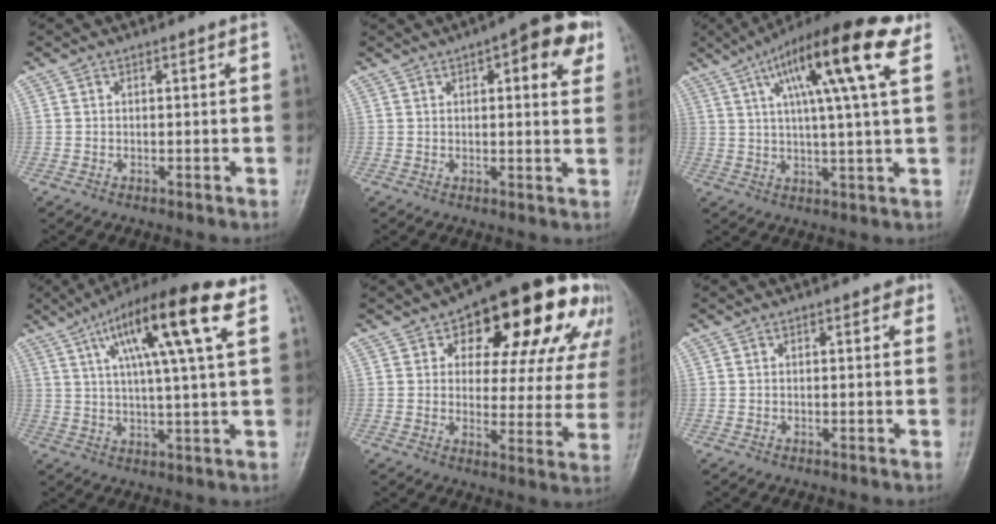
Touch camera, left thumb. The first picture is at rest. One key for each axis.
{"total": 10.0, "fx": 4.3, "fy": 3.5, "fz": 8.3, "tx": -0.077, "ty": -0.001, "tz": 0.046}
{"total": 17.4, "fx": 7.5, "fy": 2.5, "fz": 15.5, "tx": -0.243, "ty": 0.002, "tz": 0.113}
{"total": 16.1, "fx": 6.9, "fy": 2.1, "fz": 14.4, "tx": -0.244, "ty": 0.000, "tz": 0.112}
{"total": 22.6, "fx": 10.6, "fy": 11.0, "fz": 16.7, "tx": -0.168, "ty": 0.009, "tz": 0.143}
{"total": 1.2, "fx": 0.5, "fy": 0.7, "fz": 0.8, "tx": 0.000, "ty": 0.001, "tz": 0.002}